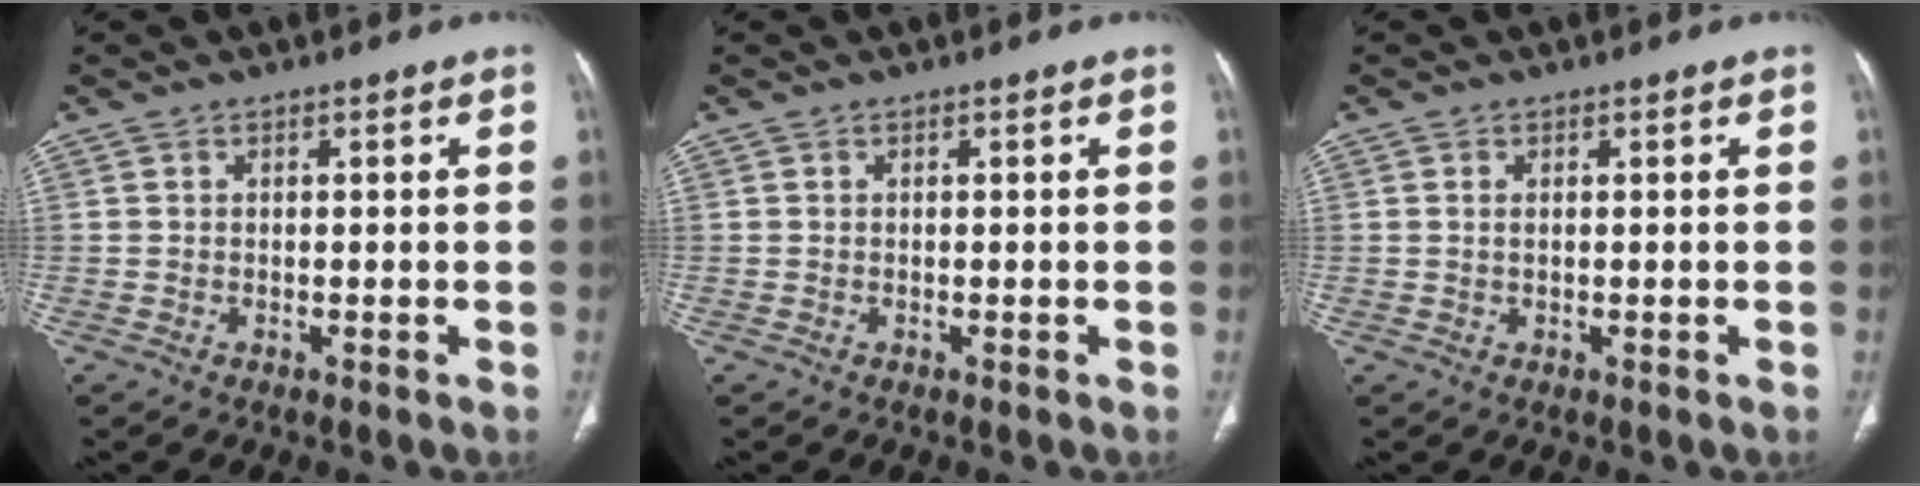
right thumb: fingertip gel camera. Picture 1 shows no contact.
{"total": 0.0}
{"total": 0.9, "force": [0.3, 0.4, 0.7], "torque": [-0.018, 0.001, 0.008]}